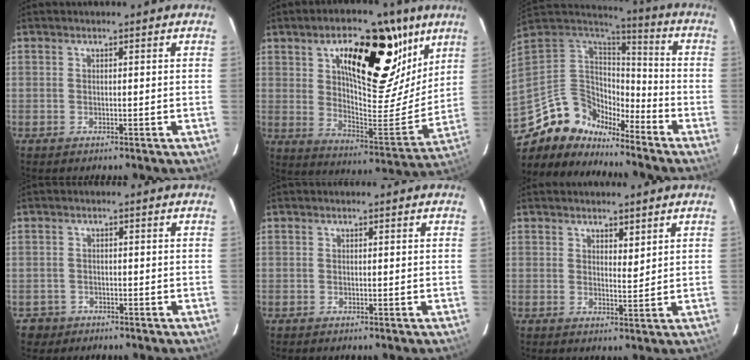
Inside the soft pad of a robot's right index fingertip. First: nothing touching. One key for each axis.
{"total": 22.4, "fx": 10.3, "fy": 8.6, "fz": 18.0, "tx": -0.260, "ty": 0.010, "tz": 0.167}
{"total": 12.8, "fx": -11.1, "fy": 6.1, "fz": 1.5, "tx": -0.031, "ty": 0.081, "tz": -0.207}
{"total": 2.6, "fx": -1.3, "fy": 2.2, "fz": -0.5, "tx": 0.007, "ty": 0.011, "tz": -0.023}
{"total": 0.0}
{"total": 2.2, "fx": 1.6, "fy": 0.7, "fz": 1.4, "tx": -0.024, "ty": -0.006, "tz": 0.030}